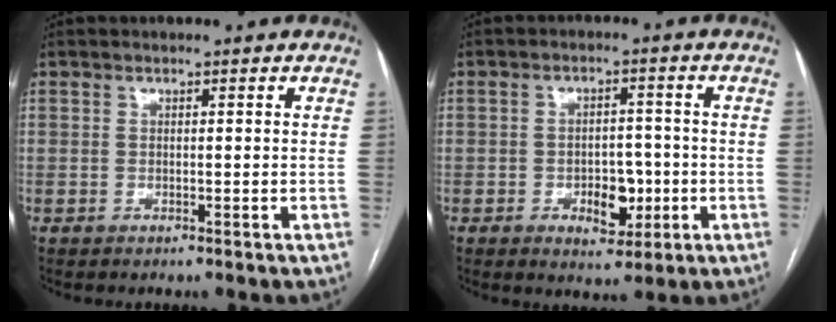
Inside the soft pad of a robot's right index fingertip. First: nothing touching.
{"total": 6.0, "force": [-1.7, 3.3, 4.7], "torque": [-0.064, 0.007, -0.017]}